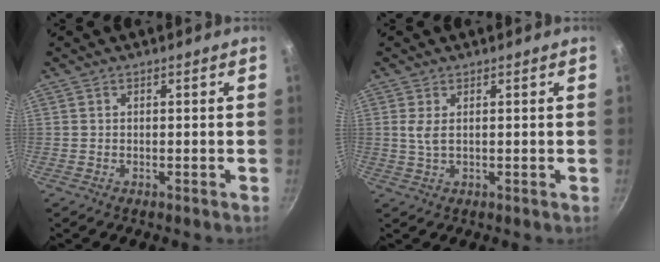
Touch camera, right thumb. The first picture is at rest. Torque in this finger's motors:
{"motor_torque": [-0.21, 0.71, 0.48, 0.12, 0.14]}